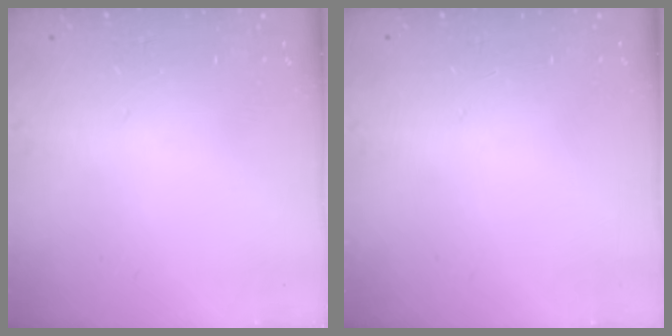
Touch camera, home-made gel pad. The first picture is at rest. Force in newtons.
{"total": 0.0}